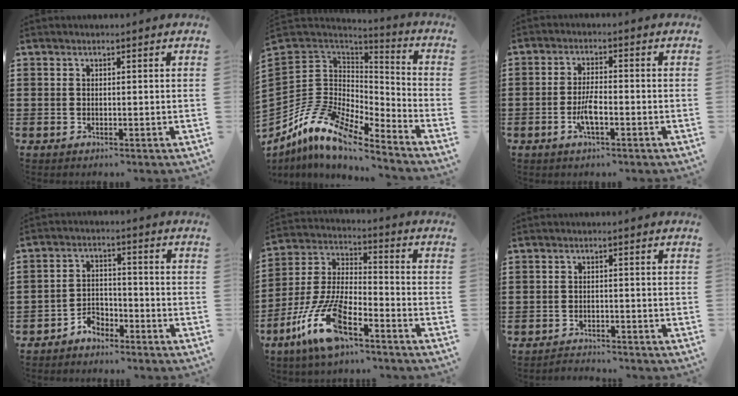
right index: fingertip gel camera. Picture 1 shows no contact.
{"total": 11.5, "force": [-8.5, 5.6, 5.4], "torque": [-0.145, 0.008, -0.175]}
{"total": 4.1, "force": [-1.7, 1.0, 3.6], "torque": [-0.074, -0.002, -0.034]}
{"total": 3.5, "force": [-3.2, 1.5, 0.3], "torque": [-0.013, 0.009, -0.066]}
{"total": 12.2, "force": [-7.8, 3.4, 8.7], "torque": [-0.210, -0.003, -0.157]}
{"total": 1.8, "force": [-1.8, 0.2, -0.1], "torque": [-0.005, 0.002, -0.041]}